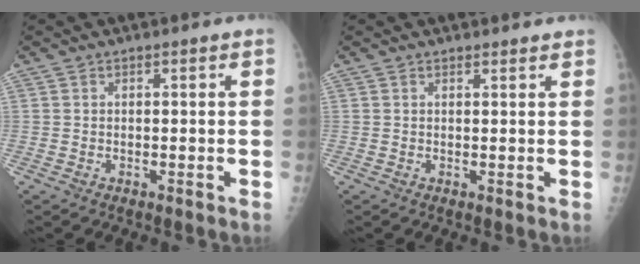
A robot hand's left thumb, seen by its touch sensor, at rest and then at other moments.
{"total": 1.3, "force": [1.3, 0.4, 0.2], "torque": [0.001, -0.005, 0.017]}